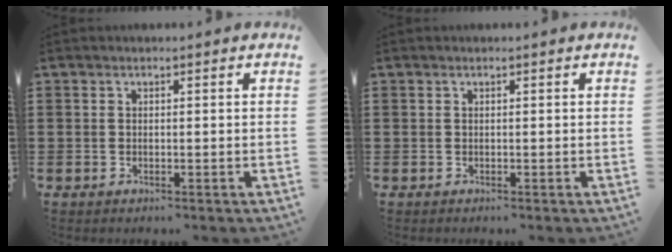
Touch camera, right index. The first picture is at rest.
{"total": 0.0}